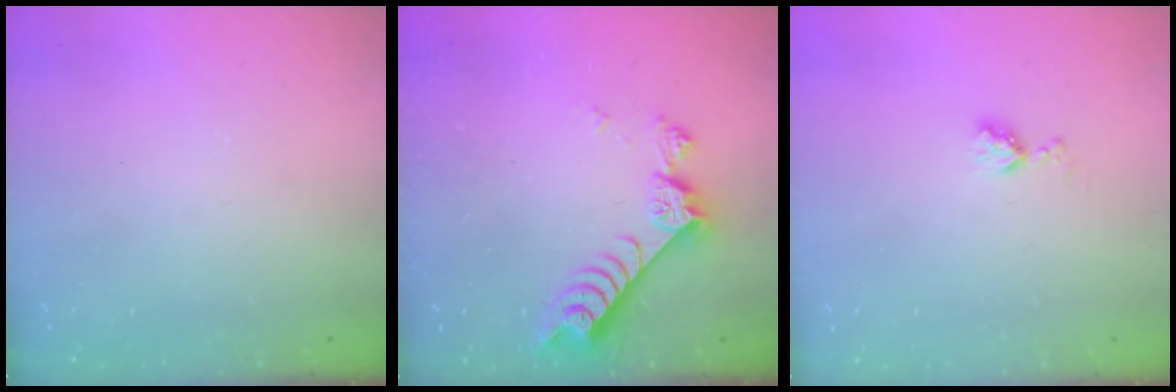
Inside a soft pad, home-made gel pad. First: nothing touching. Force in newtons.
{"total": 7.7, "press": 7.6, "slide": 1.2}
{"total": 3.7, "press": 3.7, "slide": 0.6}